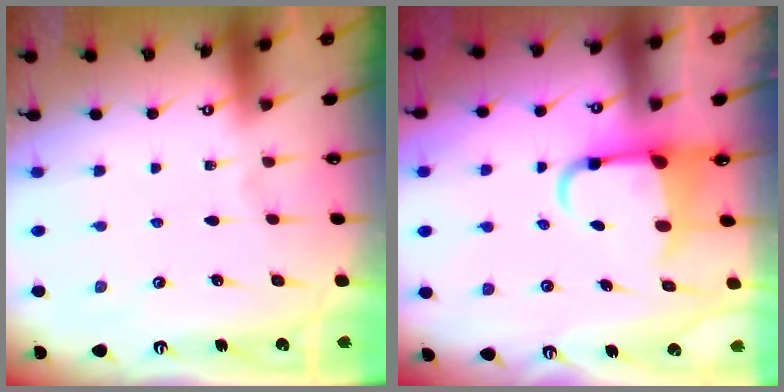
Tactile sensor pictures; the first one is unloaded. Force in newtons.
{"total": 5.4, "press": 5.2, "slide": 1.3}